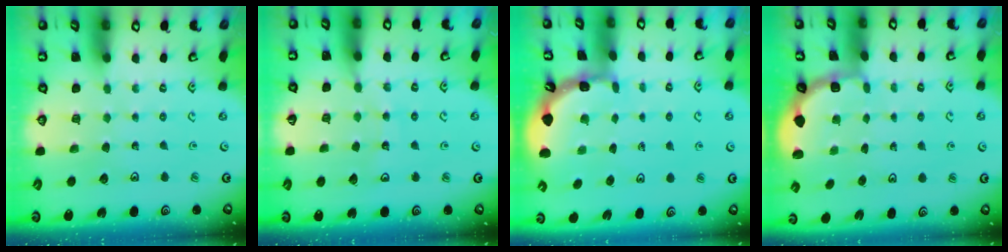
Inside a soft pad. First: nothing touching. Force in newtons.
{"total": 8.6, "press": 8.6, "slide": 1.0}
{"total": 1.8, "press": 1.7, "slide": 0.0}
{"total": 2.0, "press": 1.8, "slide": 0.7}